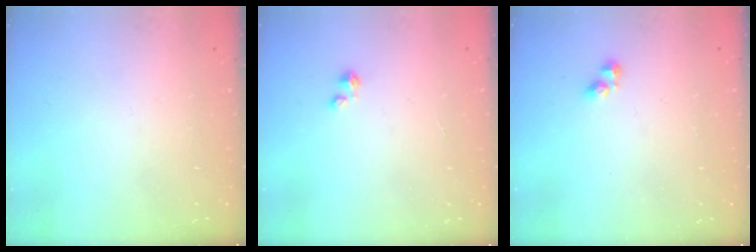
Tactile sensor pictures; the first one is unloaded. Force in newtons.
{"total": 0.0}
{"total": 2.8, "press": 2.8, "slide": 0.3}